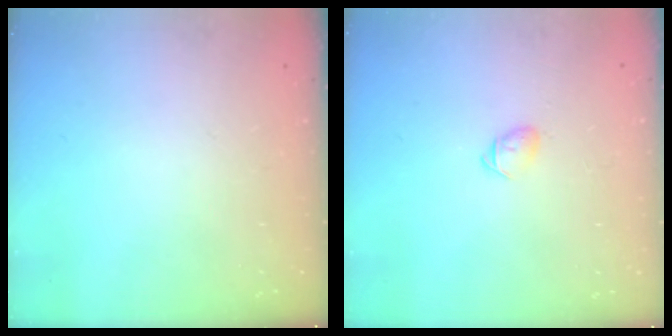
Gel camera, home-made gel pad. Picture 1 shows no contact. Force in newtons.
{"total": 4.2, "press": 4.0, "slide": 1.0}